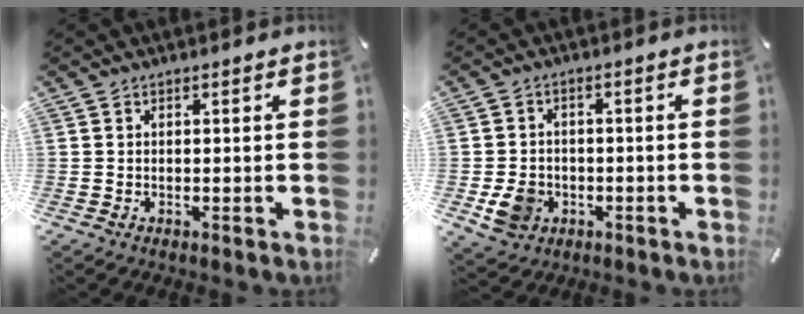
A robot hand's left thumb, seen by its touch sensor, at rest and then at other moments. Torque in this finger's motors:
{"motor_torque": [0.51, 1.70, 0.46, 0.34, 0.00]}